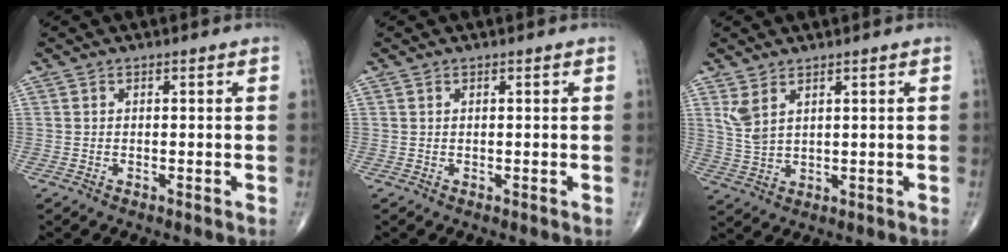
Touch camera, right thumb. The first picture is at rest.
{"total": 0.0}
{"total": 4.3, "force": [2.4, 1.8, 3.1], "torque": [-0.068, -0.010, 0.061]}